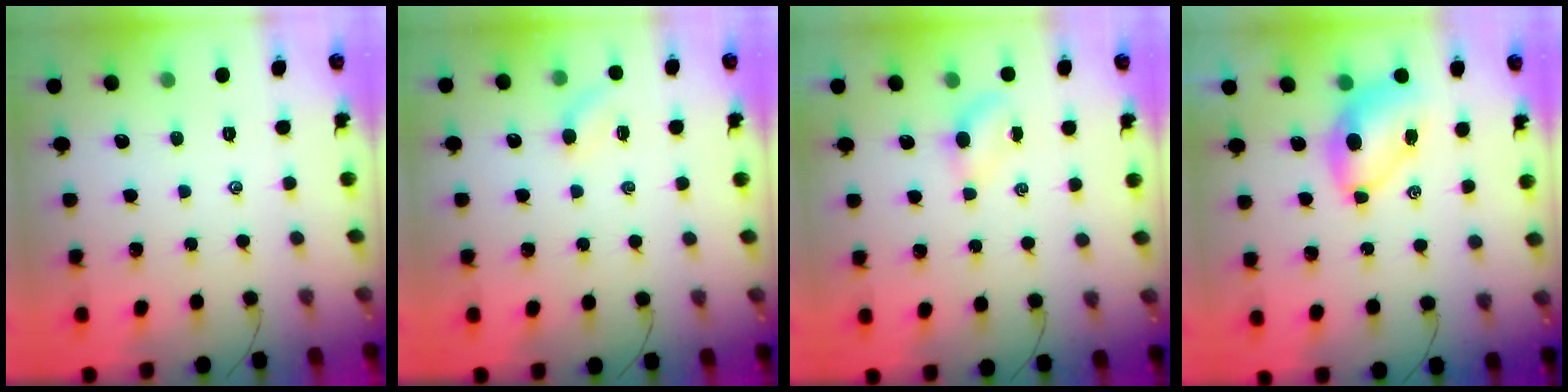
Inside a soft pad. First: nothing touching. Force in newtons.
{"total": 3.4, "press": 3.2, "slide": 1.1}
{"total": 3.3, "press": 3.2, "slide": 1.1}
{"total": 7.2, "press": 7.1, "slide": 1.0}